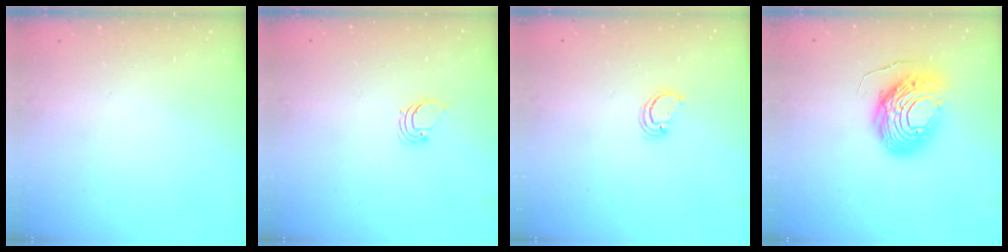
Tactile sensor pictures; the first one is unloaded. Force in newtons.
{"total": 1.7, "press": 1.7, "slide": 0.1}
{"total": 2.6, "press": 2.6, "slide": 0.3}
{"total": 14.3, "press": 14.3, "slide": 1.4}